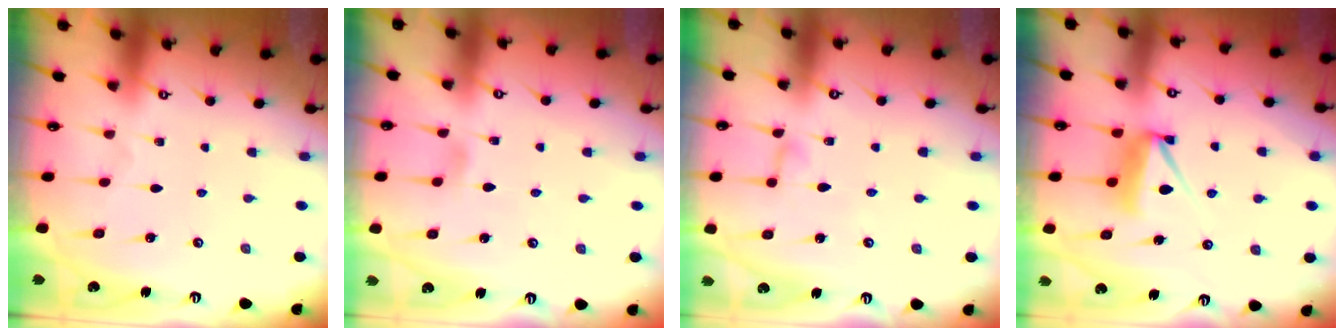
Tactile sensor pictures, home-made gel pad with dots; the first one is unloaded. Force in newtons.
{"total": 2.8, "press": 2.7, "slide": 0.5}
{"total": 3.6, "press": 3.6, "slide": 0.3}
{"total": 9.2, "press": 9.2, "slide": 0.9}